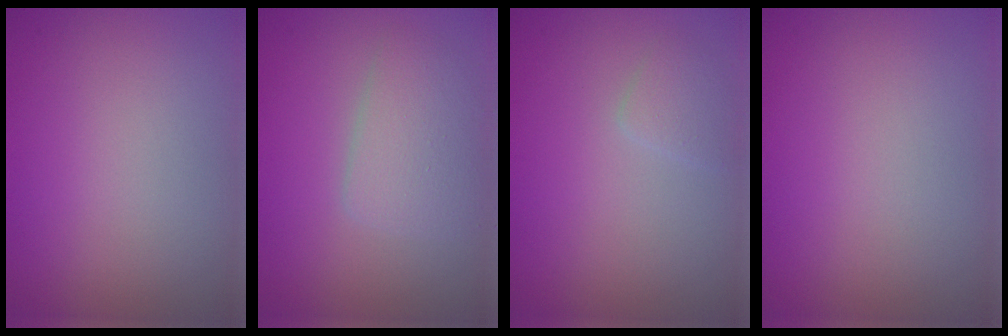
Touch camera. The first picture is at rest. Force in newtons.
{"total": 3.2, "press": 3.2, "slide": 0.1}
{"total": 1.3, "press": 1.3, "slide": 0.1}
{"total": 0.0}